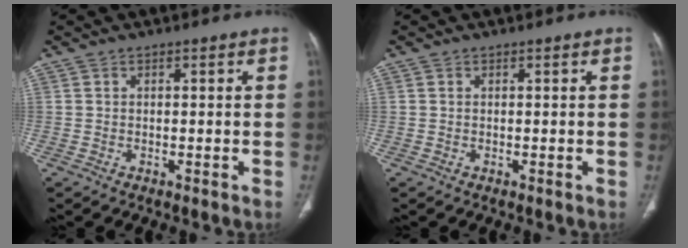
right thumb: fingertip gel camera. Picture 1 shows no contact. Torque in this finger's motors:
{"motor_torque": [-0.07, 0.23, 0.12, -0.22, -0.03]}